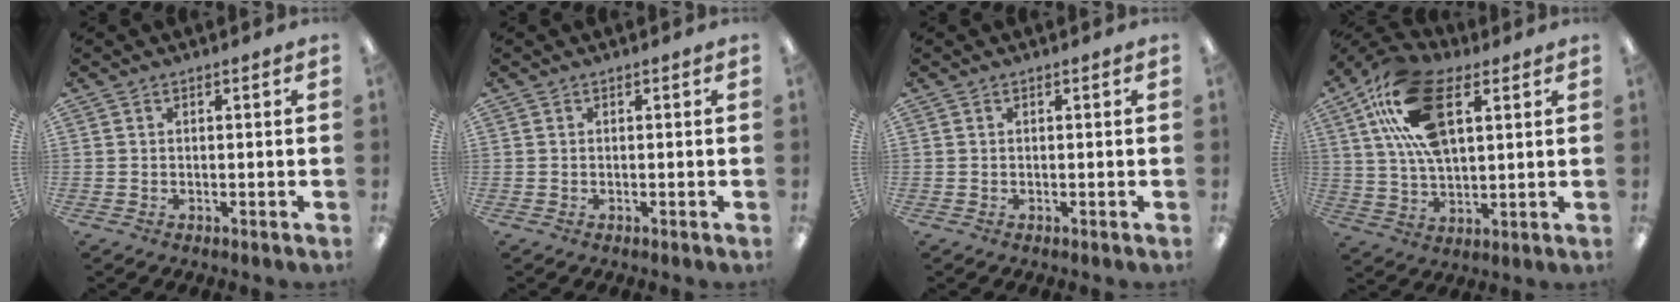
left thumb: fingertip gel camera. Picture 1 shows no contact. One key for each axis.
{"total": 0.0}
{"total": 0.0}
{"total": 19.6, "fx": 8.4, "fy": 10.2, "fz": 14.5, "tx": -0.290, "ty": -0.014, "tz": 0.148}